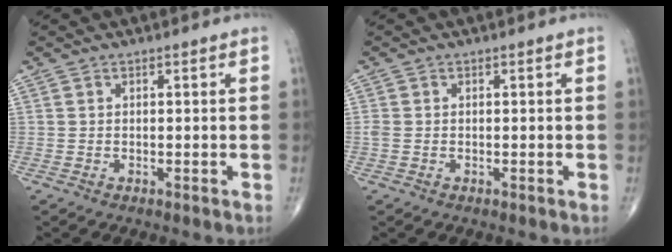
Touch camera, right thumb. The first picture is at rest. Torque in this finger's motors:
{"motor_torque": [0.06, 0.04, 0.21, 0.05, -0.04]}